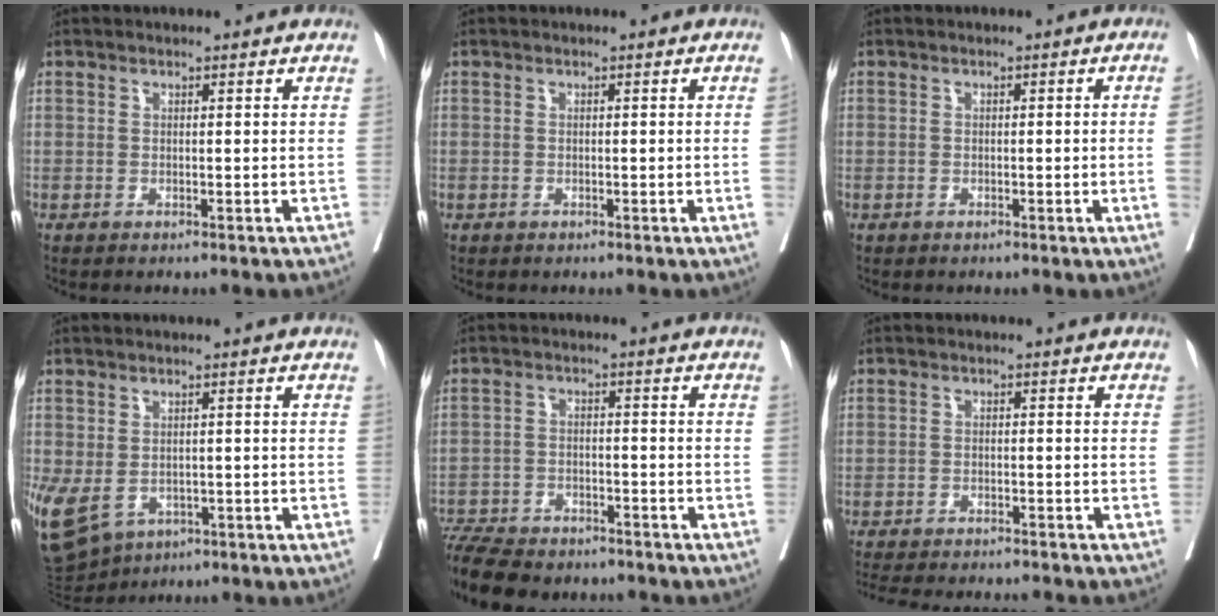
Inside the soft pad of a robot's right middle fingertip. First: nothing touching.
{"total": 0.5, "force": [-0.1, 0.0, 0.5], "torque": [-0.010, 0.003, 0.000]}
{"total": 2.2, "force": [-0.4, -0.2, 2.2], "torque": [-0.030, 0.005, -0.002]}
{"total": 19.8, "force": [-7.3, 14.8, 10.9], "torque": [-0.335, -0.039, -0.099]}
{"total": 13.7, "force": [-11.9, 4.3, 5.2], "torque": [-0.123, -0.007, -0.183]}
{"total": 14.5, "force": [-13.2, 1.8, 5.7], "torque": [-0.108, -0.027, -0.176]}